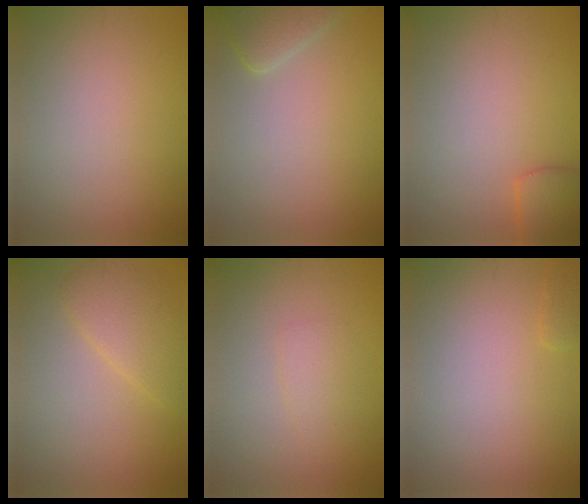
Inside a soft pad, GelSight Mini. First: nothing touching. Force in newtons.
{"total": 2.8, "press": 2.8, "slide": 0.2}
{"total": 2.7, "press": 2.7, "slide": 0.1}
{"total": 2.7, "press": 2.7, "slide": 0.1}
{"total": 1.4, "press": 1.4, "slide": 0.1}
{"total": 0.7, "press": 0.7, "slide": 0.0}